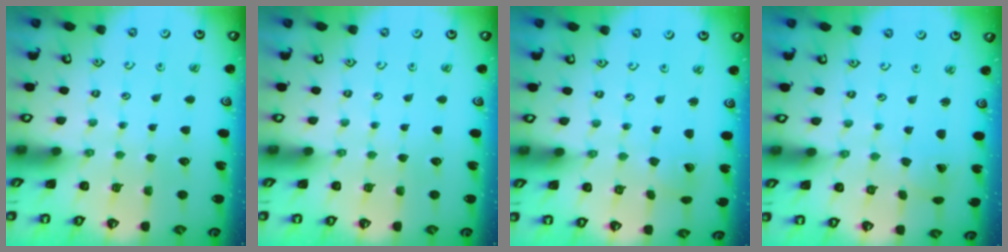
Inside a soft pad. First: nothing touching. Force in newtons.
{"total": 0.0}
{"total": 2.6, "press": 2.6, "slide": 0.3}
{"total": 1.7, "press": 1.7, "slide": 0.1}